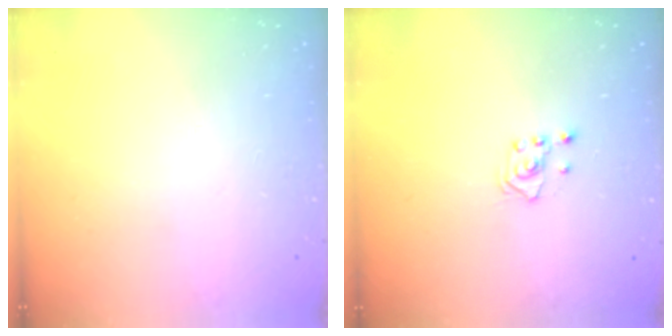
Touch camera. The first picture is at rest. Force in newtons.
{"total": 2.0, "press": 1.8, "slide": 0.9}